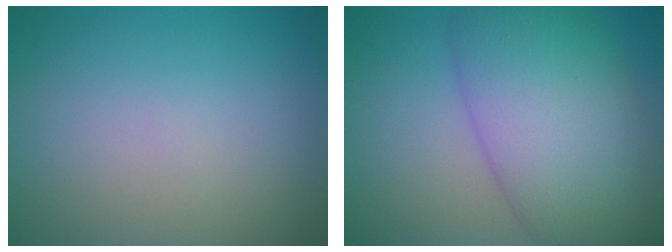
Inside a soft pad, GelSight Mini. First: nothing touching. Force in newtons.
{"total": 10.5, "press": 10.5, "slide": 0.3}